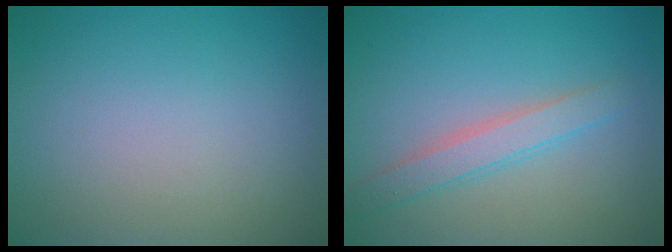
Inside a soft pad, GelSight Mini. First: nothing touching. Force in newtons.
{"total": 2.4, "press": 2.4, "slide": 0.0}